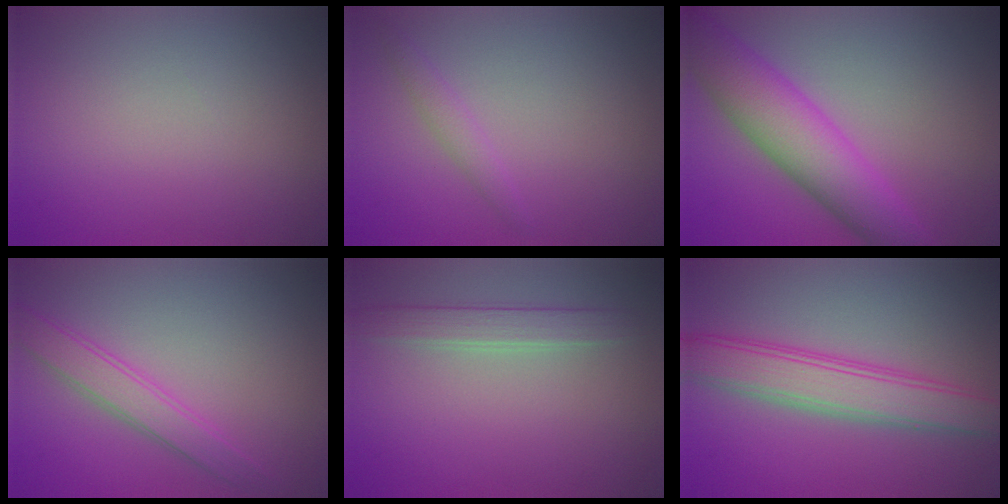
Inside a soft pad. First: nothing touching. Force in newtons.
{"total": 1.3, "press": 1.3, "slide": 0.1}
{"total": 7.5, "press": 7.5, "slide": 0.2}
{"total": 3.0, "press": 3.0, "slide": 0.1}
{"total": 2.1, "press": 2.1, "slide": 0.2}
{"total": 5.1, "press": 5.1, "slide": 0.0}